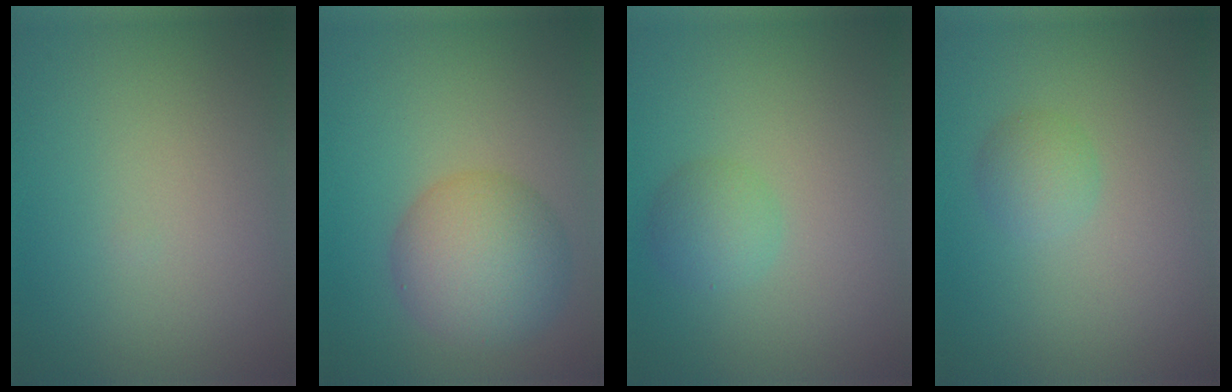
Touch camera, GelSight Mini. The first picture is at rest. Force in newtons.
{"total": 6.2, "press": 6.2, "slide": 0.1}
{"total": 2.1, "press": 2.1, "slide": 0.1}
{"total": 1.7, "press": 1.7, "slide": 0.0}